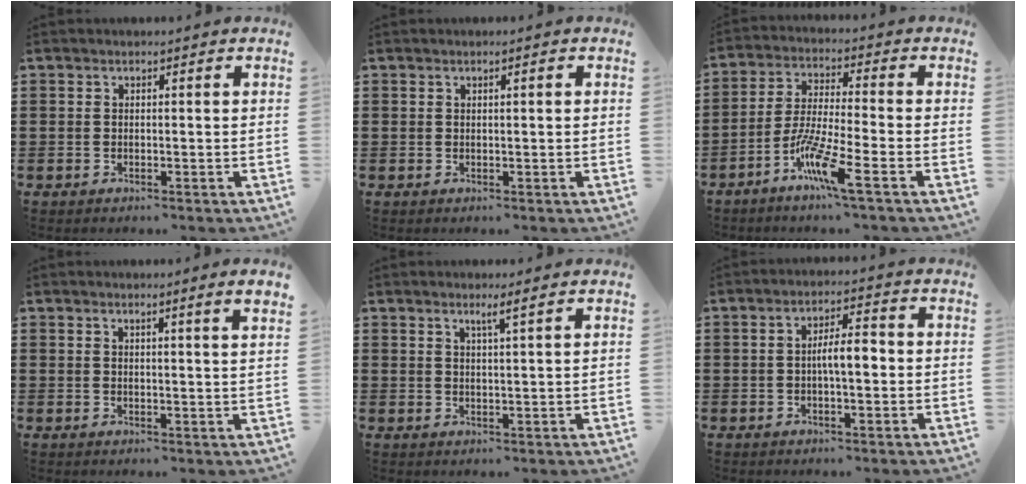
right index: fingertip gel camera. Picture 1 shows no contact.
{"total": 0.6, "force": [0.2, 0.0, 0.5], "torque": [-0.009, 0.000, 0.004]}
{"total": 9.2, "force": [-5.3, 0.4, 7.5], "torque": [-0.163, -0.013, -0.103]}
{"total": 1.9, "force": [1.5, -0.7, 0.9], "torque": [-0.016, -0.006, 0.027]}
{"total": 2.1, "force": [1.4, -0.4, 1.5], "torque": [-0.028, -0.004, 0.024]}
{"total": 4.7, "force": [-0.4, 1.4, 4.5], "torque": [-0.079, 0.008, -0.010]}